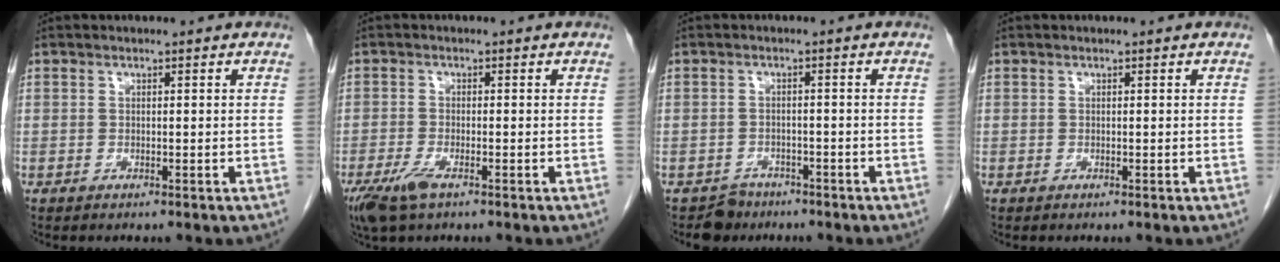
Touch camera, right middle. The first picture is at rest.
{"total": 4.4, "force": [-2.7, 1.1, 3.3], "torque": [-0.077, -0.012, -0.049]}
{"total": 2.8, "force": [-2.2, 1.7, -0.4], "torque": [0.002, 0.007, -0.033]}
{"total": 0.0}